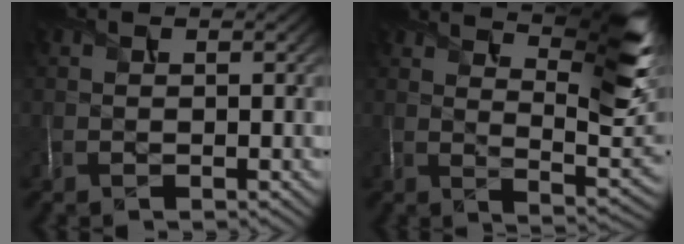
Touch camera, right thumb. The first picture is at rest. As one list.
[{"total": 12.5, "force": [8.0, 2.6, 9.2], "torque": [-0.150, -0.003, 0.126]}]